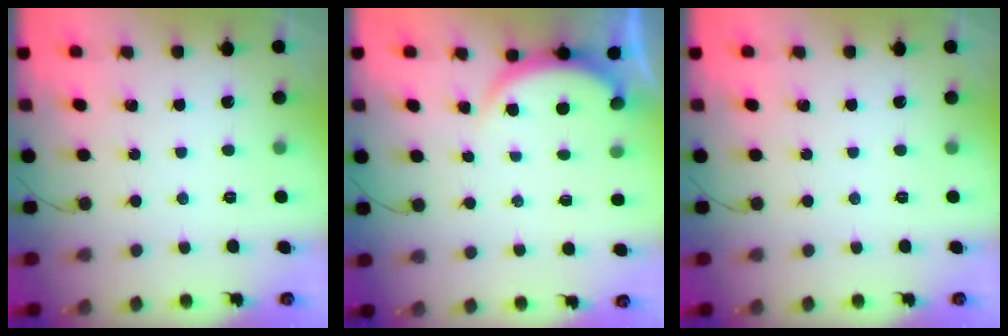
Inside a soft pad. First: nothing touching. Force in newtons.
{"total": 2.9, "press": 2.8, "slide": 0.5}
{"total": 0.0}